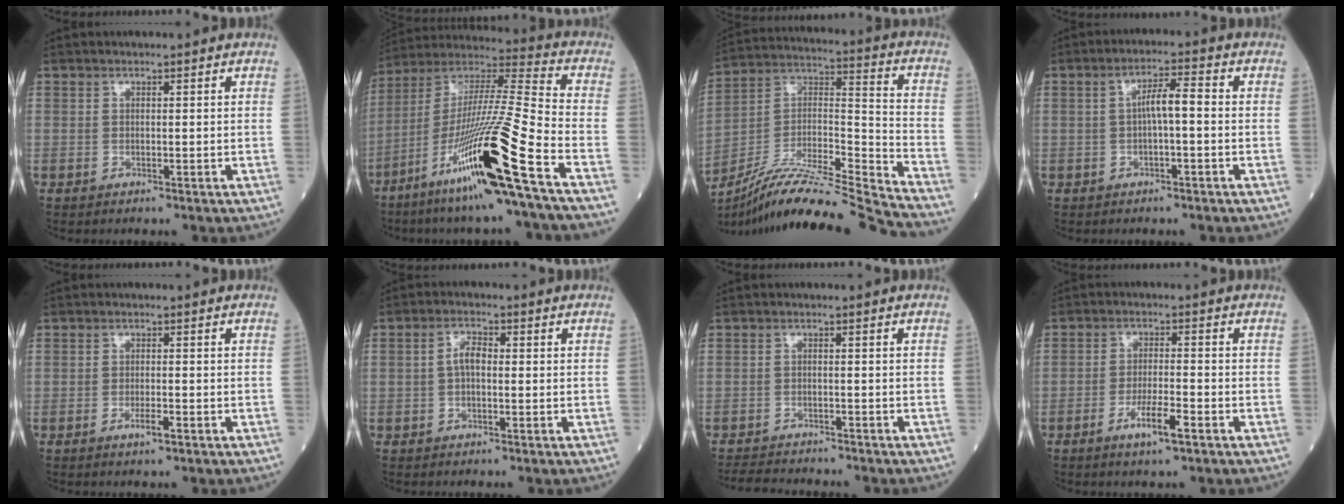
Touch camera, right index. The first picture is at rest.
{"total": 21.9, "force": [-10.5, -1.2, 19.2], "torque": [-0.373, -0.043, -0.201]}
{"total": 23.2, "force": [-21.1, -1.4, 9.4], "torque": [-0.187, -0.002, -0.356]}
{"total": 4.0, "force": [-0.2, 0.5, 4.0], "torque": [-0.071, 0.010, -0.001]}
{"total": 2.1, "force": [-1.1, 0.3, 1.8], "torque": [-0.030, -0.001, -0.018]}
{"total": 2.8, "force": [-0.1, 1.3, 2.5], "torque": [-0.051, 0.010, -0.003]}
{"total": 6.3, "force": [-6.0, 0.9, 1.8], "torque": [-0.028, -0.013, -0.095]}
{"total": 5.1, "force": [-2.7, 0.5, 4.3], "torque": [-0.081, -0.005, -0.050]}